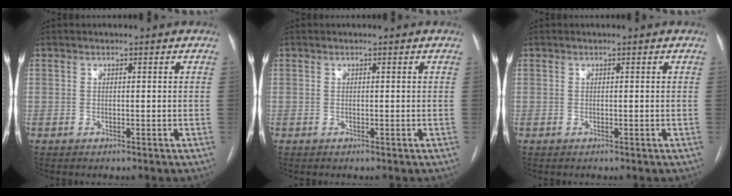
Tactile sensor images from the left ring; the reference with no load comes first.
{"total": 0.0}
{"total": 0.0}